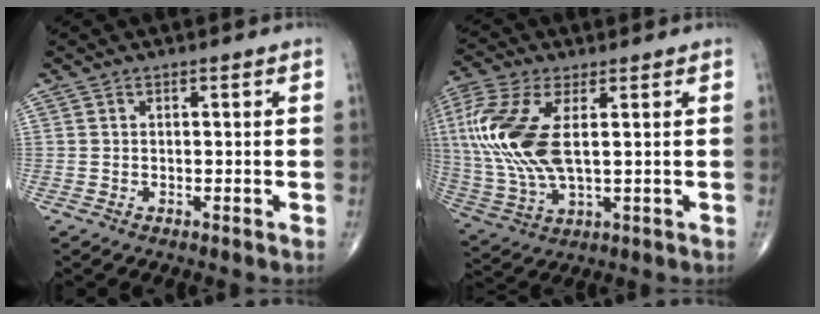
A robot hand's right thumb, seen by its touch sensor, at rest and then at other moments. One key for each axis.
{"total": 16.0, "fx": 2.6, "fy": 7.2, "fz": 14.0, "tx": -0.336, "ty": -0.003, "tz": 0.056}